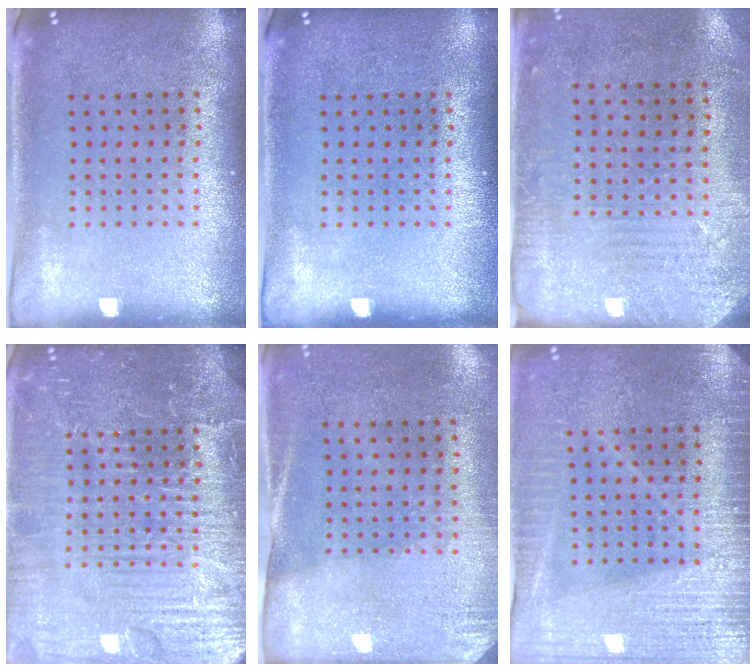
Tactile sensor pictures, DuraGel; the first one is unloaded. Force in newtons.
{"total": 0.0}
{"total": 2.9, "press": 2.4, "slide": 1.6}
{"total": 7.5, "press": 7.4, "slide": 1.0}
{"total": 2.7, "press": 2.4, "slide": 1.3}
{"total": 3.6, "press": 3.2, "slide": 1.6}